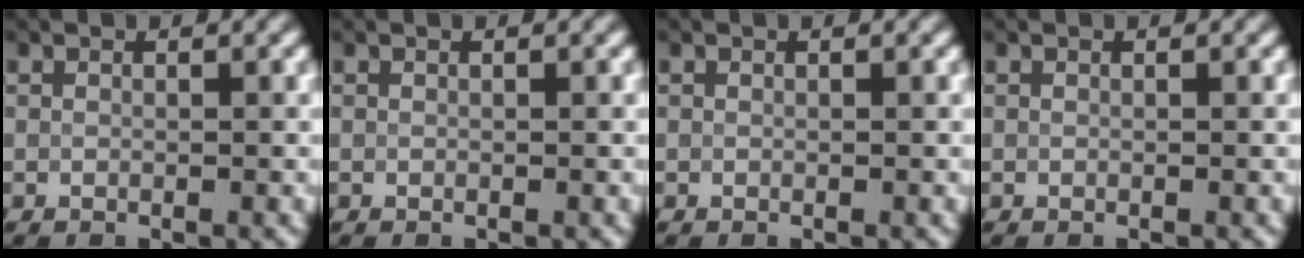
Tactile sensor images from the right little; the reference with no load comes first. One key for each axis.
{"total": 0.0}
{"total": 0.0}
{"total": 0.0}